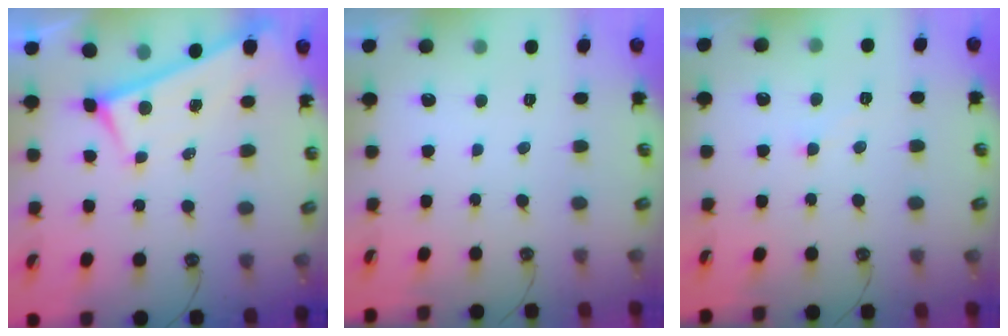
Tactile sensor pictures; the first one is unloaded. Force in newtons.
{"total": 0.0}
{"total": 1.1, "press": 1.0, "slide": 0.4}